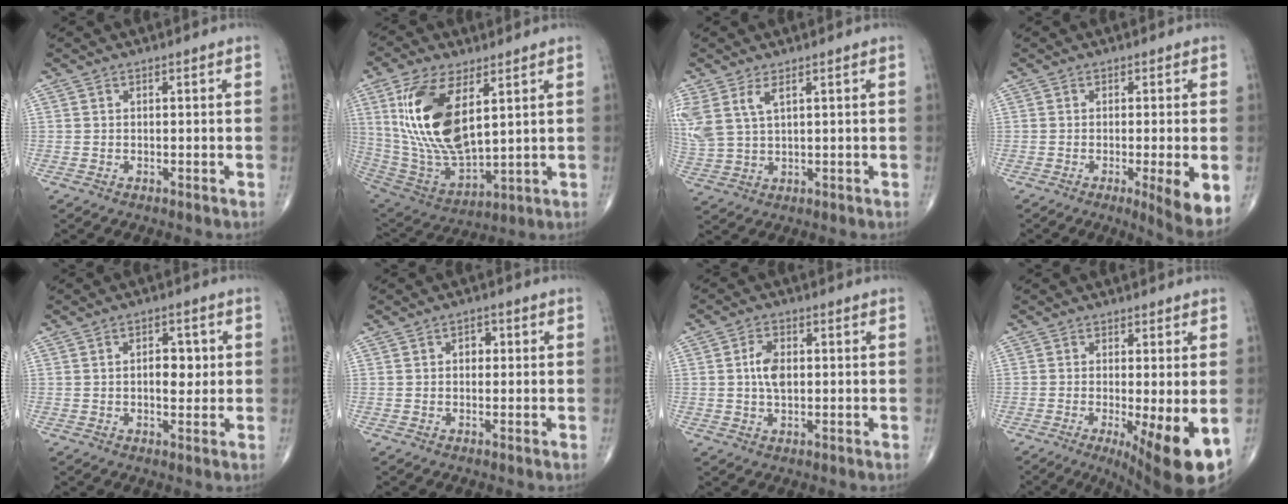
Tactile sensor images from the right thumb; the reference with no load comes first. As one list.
[{"total": 19.7, "force": [6.0, 9.1, 16.4], "torque": [-0.320, -0.028, 0.125]}, {"total": 8.1, "force": [3.7, 4.0, 6.0], "torque": [-0.148, -0.003, 0.085]}, {"total": 7.6, "force": [-2.1, 0.8, 7.3], "torque": [-0.104, -0.020, -0.032]}, {"total": 4.9, "force": [0.4, 2.9, 4.0], "torque": [-0.039, 0.001, 0.004]}, {"total": 2.1, "force": [0.3, 1.6, 1.3], "torque": [-0.004, 0.005, -0.002]}, {"total": 4.8, "force": [0.4, 2.9, 3.8], "torque": [-0.069, 0.003, 0.003]}, {"total": 12.0, "force": [-3.9, 2.6, 11.1], "torque": [-0.146, -0.025, -0.051]}]